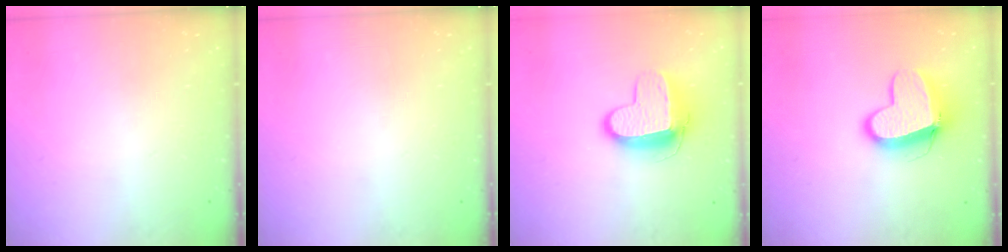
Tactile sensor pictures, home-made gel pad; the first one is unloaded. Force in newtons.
{"total": 0.0}
{"total": 11.1, "press": 11.0, "slide": 1.3}
{"total": 11.7, "press": 11.6, "slide": 1.3}